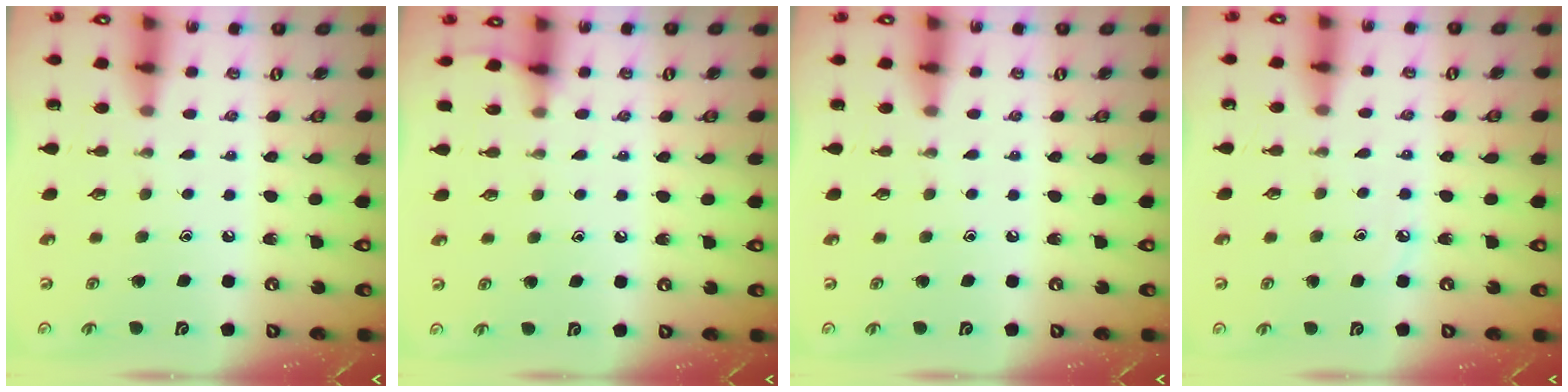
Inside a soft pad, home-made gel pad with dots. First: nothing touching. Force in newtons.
{"total": 4.0, "press": 3.9, "slide": 0.6}
{"total": 0.0}
{"total": 3.8, "press": 3.7, "slide": 0.5}